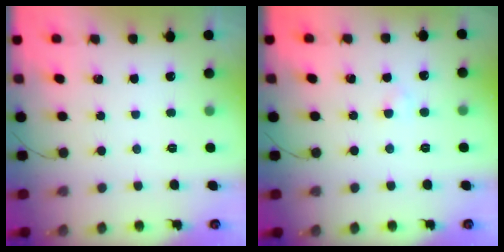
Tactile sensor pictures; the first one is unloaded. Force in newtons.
{"total": 1.9, "press": 1.7, "slide": 0.9}